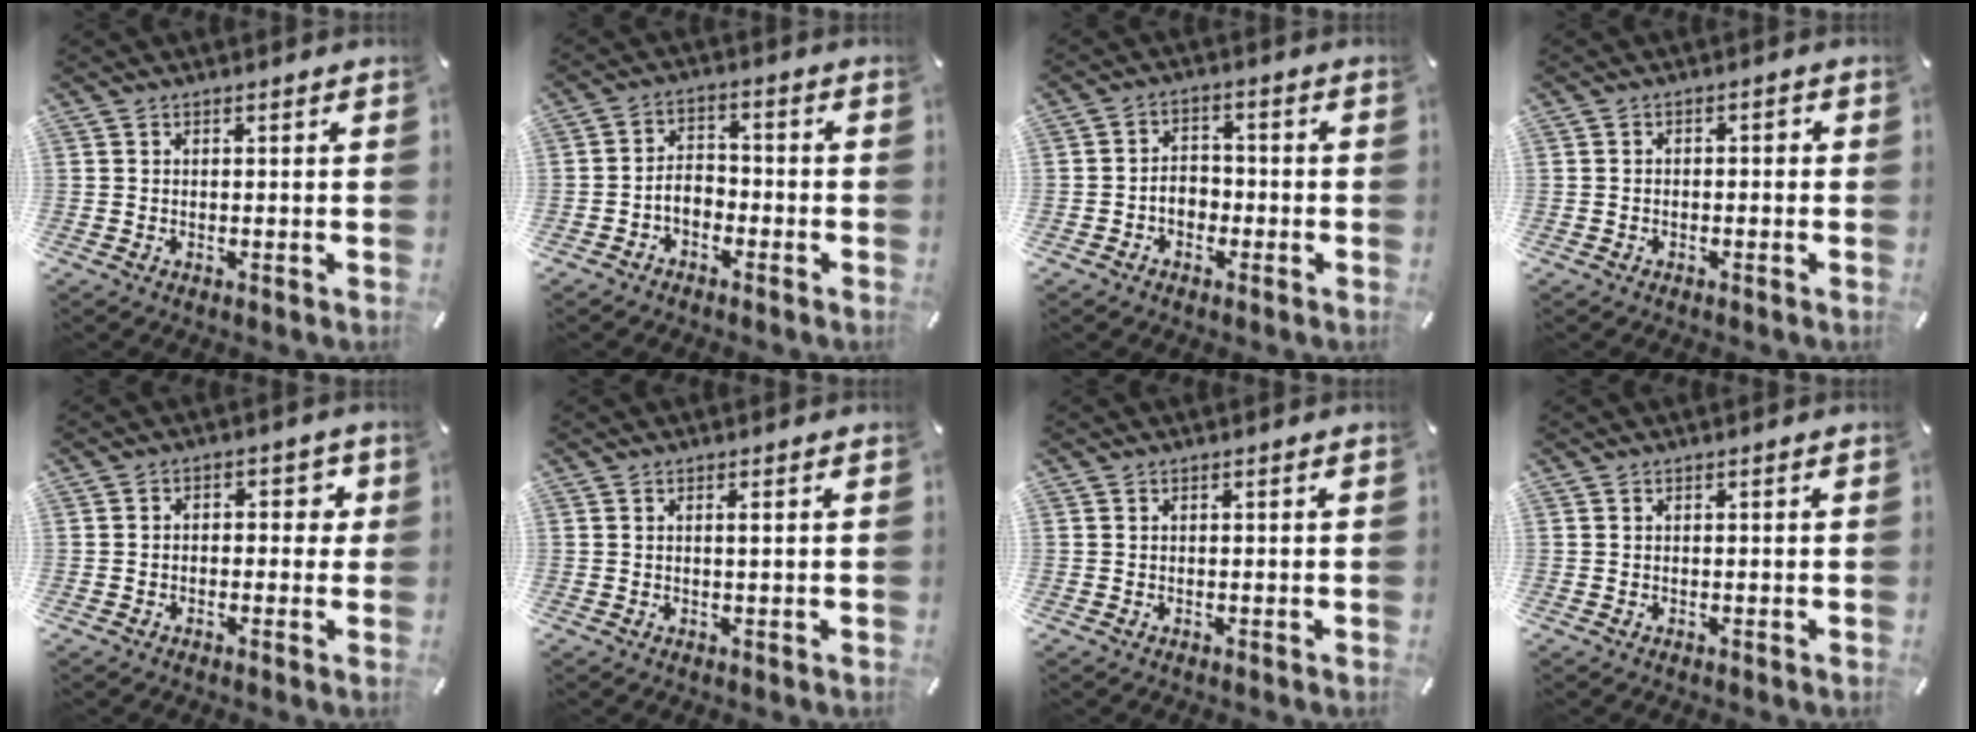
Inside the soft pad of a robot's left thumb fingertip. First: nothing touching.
{"total": 4.7, "force": [-2.6, 3.2, 2.3], "torque": [-0.044, 0.016, -0.049]}
{"total": 4.8, "force": [-1.8, 3.8, 2.3], "torque": [-0.042, 0.014, -0.034]}
{"total": 1.8, "force": [-1.1, 0.9, 1.0], "torque": [-0.020, 0.009, -0.025]}
{"total": 2.8, "force": [-1.2, 2.0, 1.7], "torque": [-0.023, 0.011, -0.028]}
{"total": 1.0, "force": [0.2, 0.1, 1.0], "torque": [-0.019, 0.000, 0.003]}
{"total": 0.0}
{"total": 0.0}